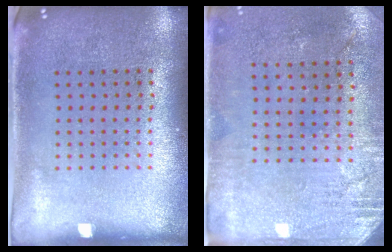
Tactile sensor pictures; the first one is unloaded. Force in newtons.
{"total": 2.8, "press": 2.3, "slide": 1.6}